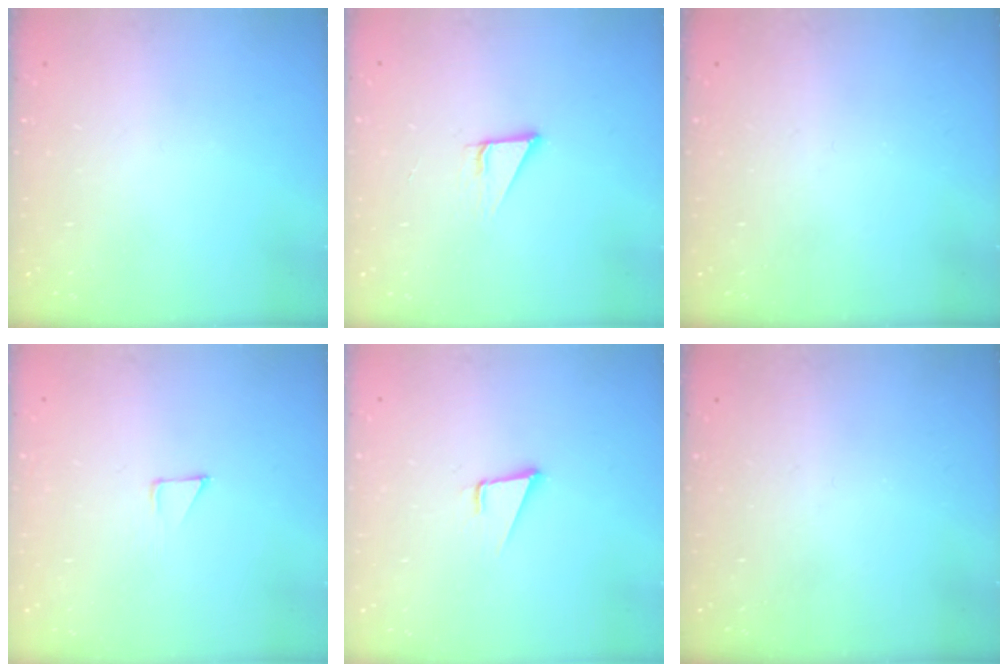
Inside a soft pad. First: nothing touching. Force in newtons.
{"total": 2.9, "press": 2.9, "slide": 0.2}
{"total": 0.0}
{"total": 3.1, "press": 3.1, "slide": 0.3}
{"total": 3.4, "press": 2.6, "slide": 2.2}
{"total": 0.0}